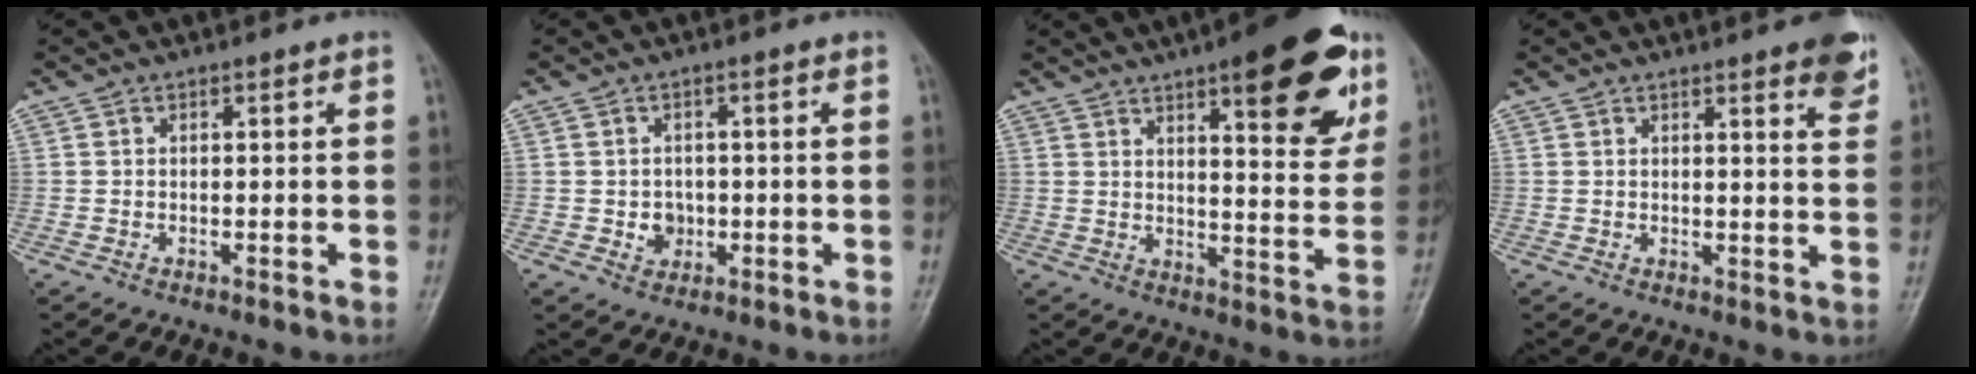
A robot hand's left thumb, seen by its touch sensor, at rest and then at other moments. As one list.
[{"total": 3.3, "force": [-0.5, 2.9, 1.4], "torque": [-0.002, 0.004, -0.004]}, {"total": 17.7, "force": [9.5, 5.3, 13.9], "torque": [-0.143, -0.039, 0.126]}, {"total": 6.7, "force": [4.3, 1.4, 5.0], "torque": [-0.047, -0.019, 0.047]}]